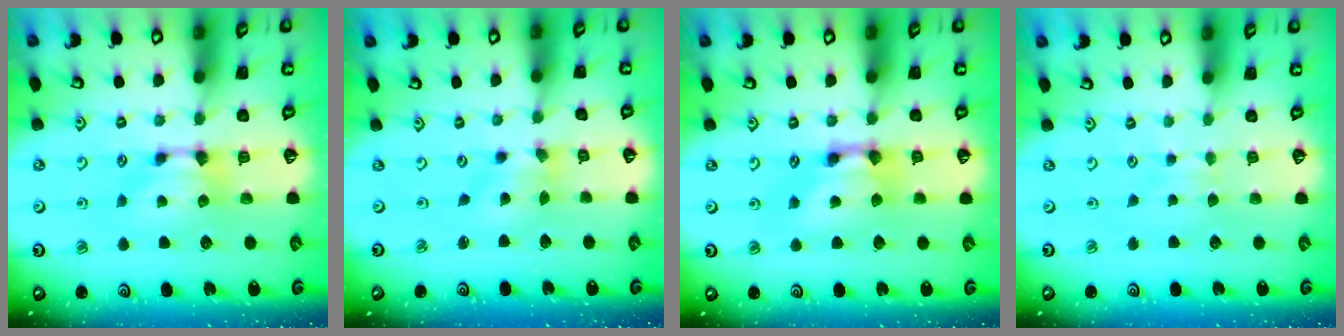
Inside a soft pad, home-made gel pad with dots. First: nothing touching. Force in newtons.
{"total": 1.2, "press": 0.3, "slide": 1.2}
{"total": 3.0, "press": 3.0, "slide": 0.2}
{"total": 3.8, "press": 3.8, "slide": 0.3}